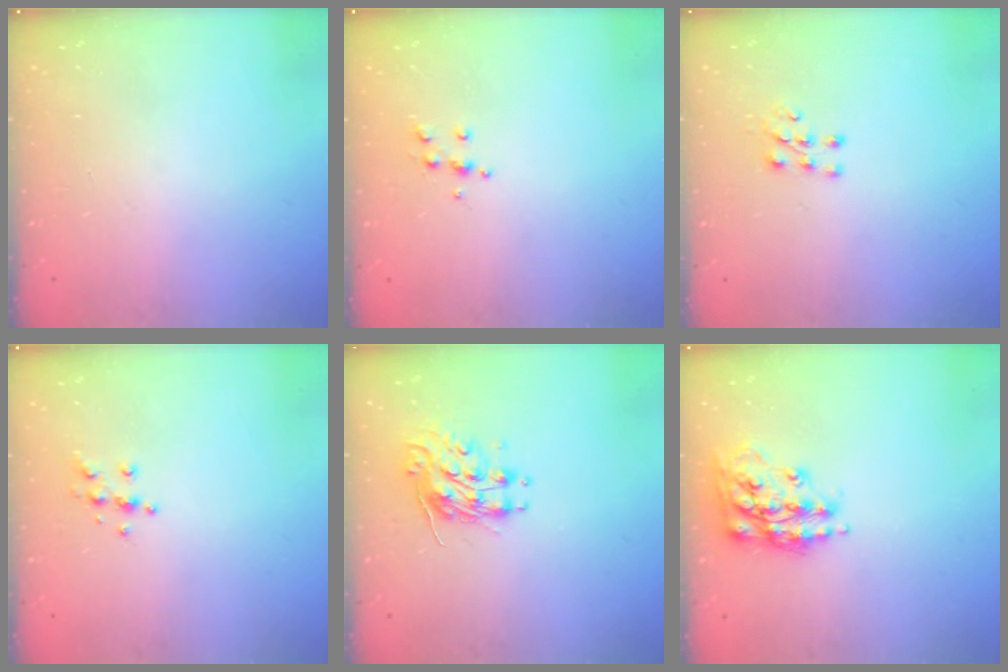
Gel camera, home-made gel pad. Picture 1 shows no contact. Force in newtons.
{"total": 5.2, "press": 5.0, "slide": 1.1}
{"total": 6.0, "press": 6.0, "slide": 0.5}
{"total": 6.2, "press": 6.2, "slide": 0.6}
{"total": 8.9, "press": 8.9, "slide": 0.2}
{"total": 14.8, "press": 14.7, "slide": 1.5}